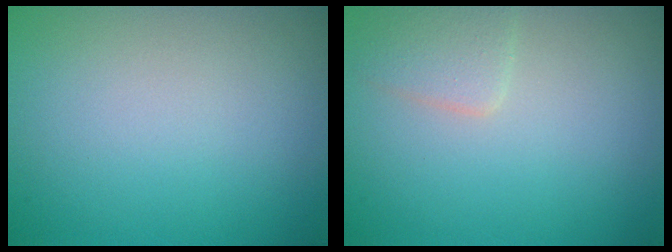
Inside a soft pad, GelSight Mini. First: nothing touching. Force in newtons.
{"total": 2.1, "press": 2.1, "slide": 0.1}